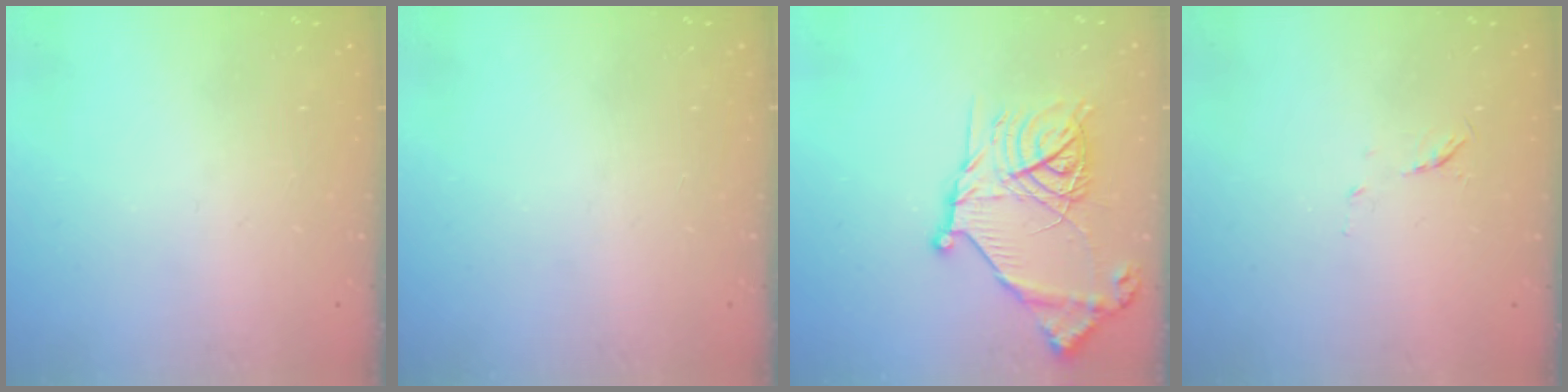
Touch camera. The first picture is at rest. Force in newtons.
{"total": 0.0}
{"total": 18.8, "press": 18.7, "slide": 2.0}
{"total": 4.3, "press": 4.1, "slide": 1.3}